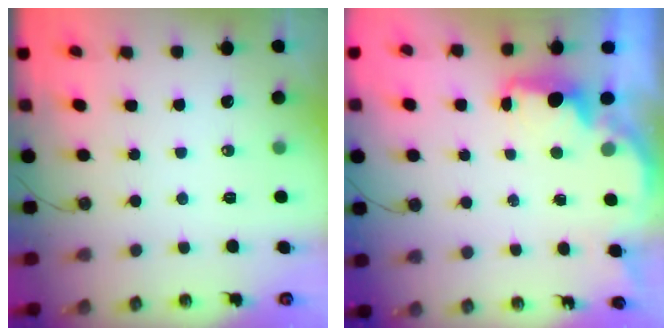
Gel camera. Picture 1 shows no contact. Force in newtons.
{"total": 2.4, "press": 2.3, "slide": 0.8}